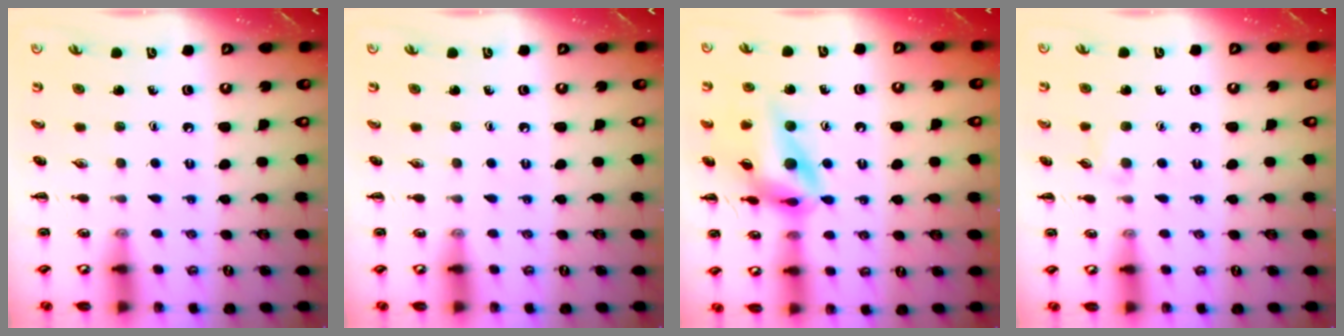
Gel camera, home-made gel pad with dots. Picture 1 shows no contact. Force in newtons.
{"total": 0.0}
{"total": 15.1, "press": 14.7, "slide": 3.7}
{"total": 3.9, "press": 3.6, "slide": 1.5}